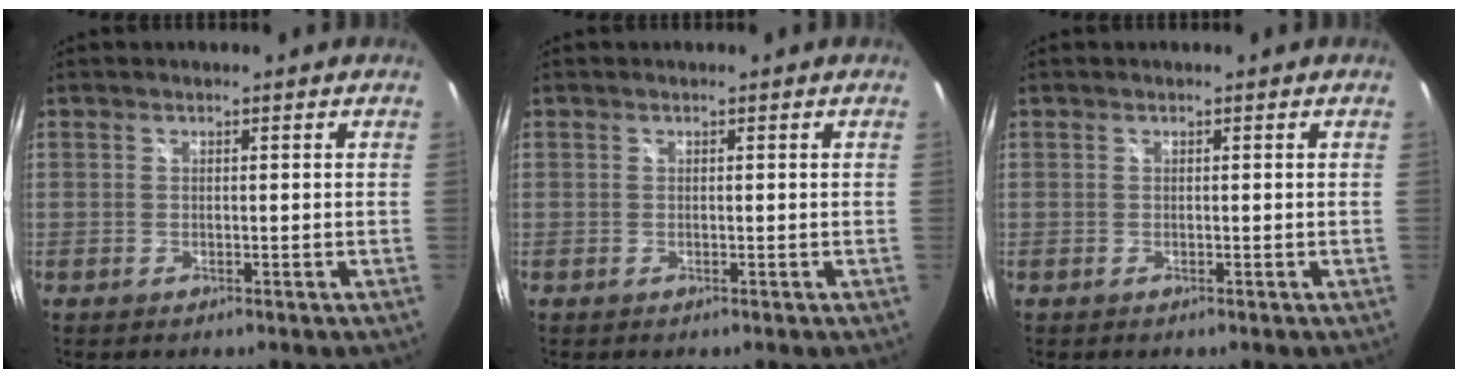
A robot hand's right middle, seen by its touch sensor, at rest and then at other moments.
{"total": 0.0}
{"total": 0.0}